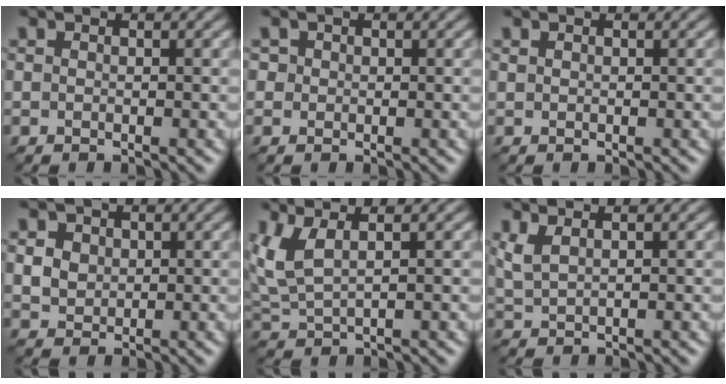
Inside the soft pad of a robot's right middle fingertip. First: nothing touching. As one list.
[{"total": 1.1, "force": [0.5, 1.0, 0.1], "torque": [0.001, 0.005, 0.000]}, {"total": 0.0}, {"total": 2.0, "force": [0.6, 1.7, 0.7], "torque": [-0.019, -0.004, 0.017]}, {"total": 3.2, "force": [1.5, 1.1, 2.6], "torque": [-0.072, 0.002, 0.038]}, {"total": 1.6, "force": [1.1, 0.4, 1.1], "torque": [-0.034, 0.001, 0.027]}]